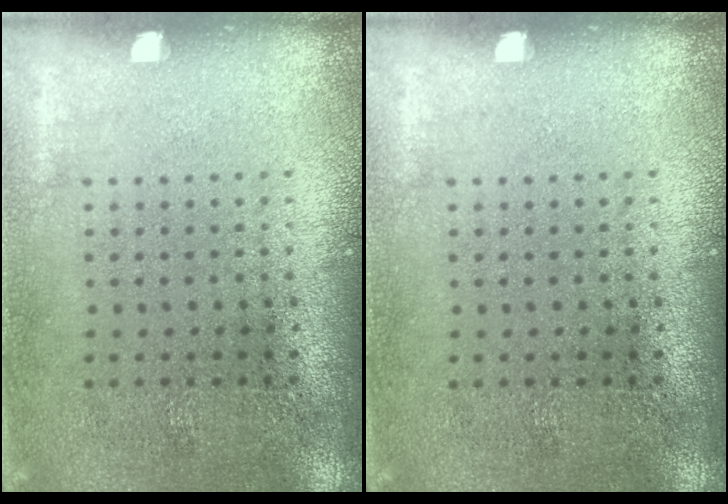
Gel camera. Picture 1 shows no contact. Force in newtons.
{"total": 0.0}